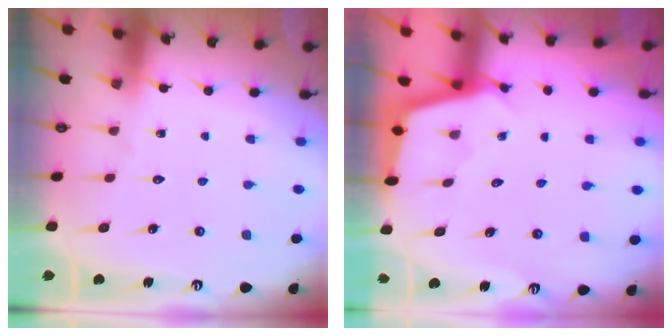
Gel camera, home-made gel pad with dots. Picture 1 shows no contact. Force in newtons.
{"total": 2.2, "press": 2.2, "slide": 0.2}